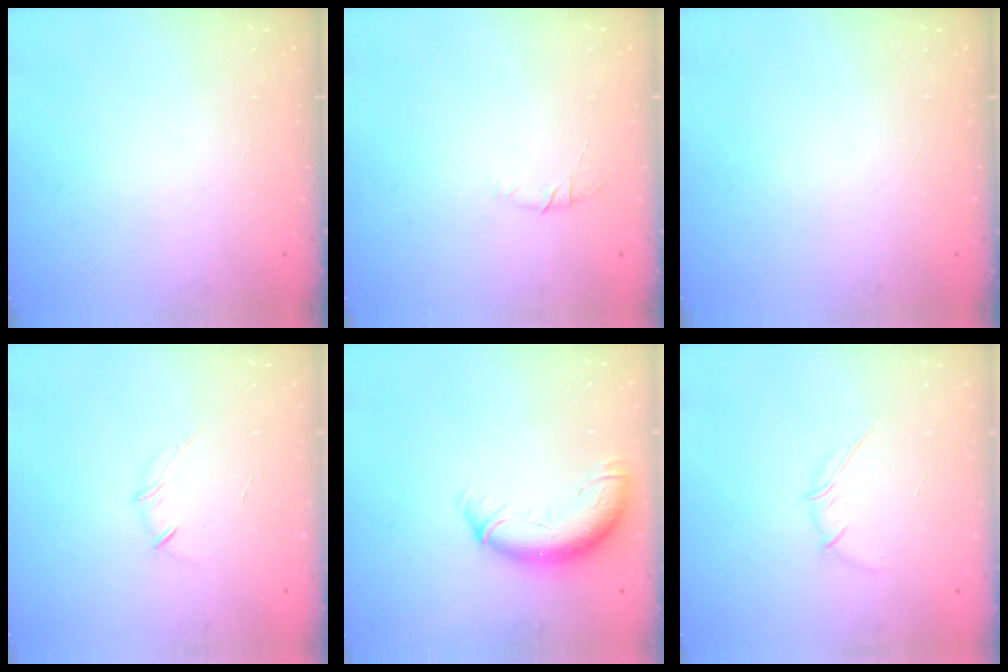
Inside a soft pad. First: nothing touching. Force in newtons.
{"total": 4.8, "press": 4.7, "slide": 1.2}
{"total": 0.0}
{"total": 3.5, "press": 3.3, "slide": 1.0}
{"total": 11.5, "press": 11.2, "slide": 2.8}
{"total": 3.6, "press": 3.5, "slide": 0.9}